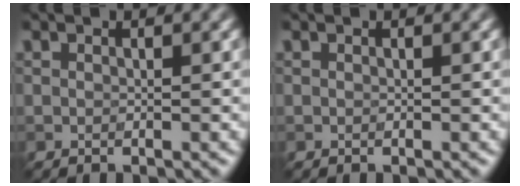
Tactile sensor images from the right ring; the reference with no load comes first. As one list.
[{"total": 0.0}]